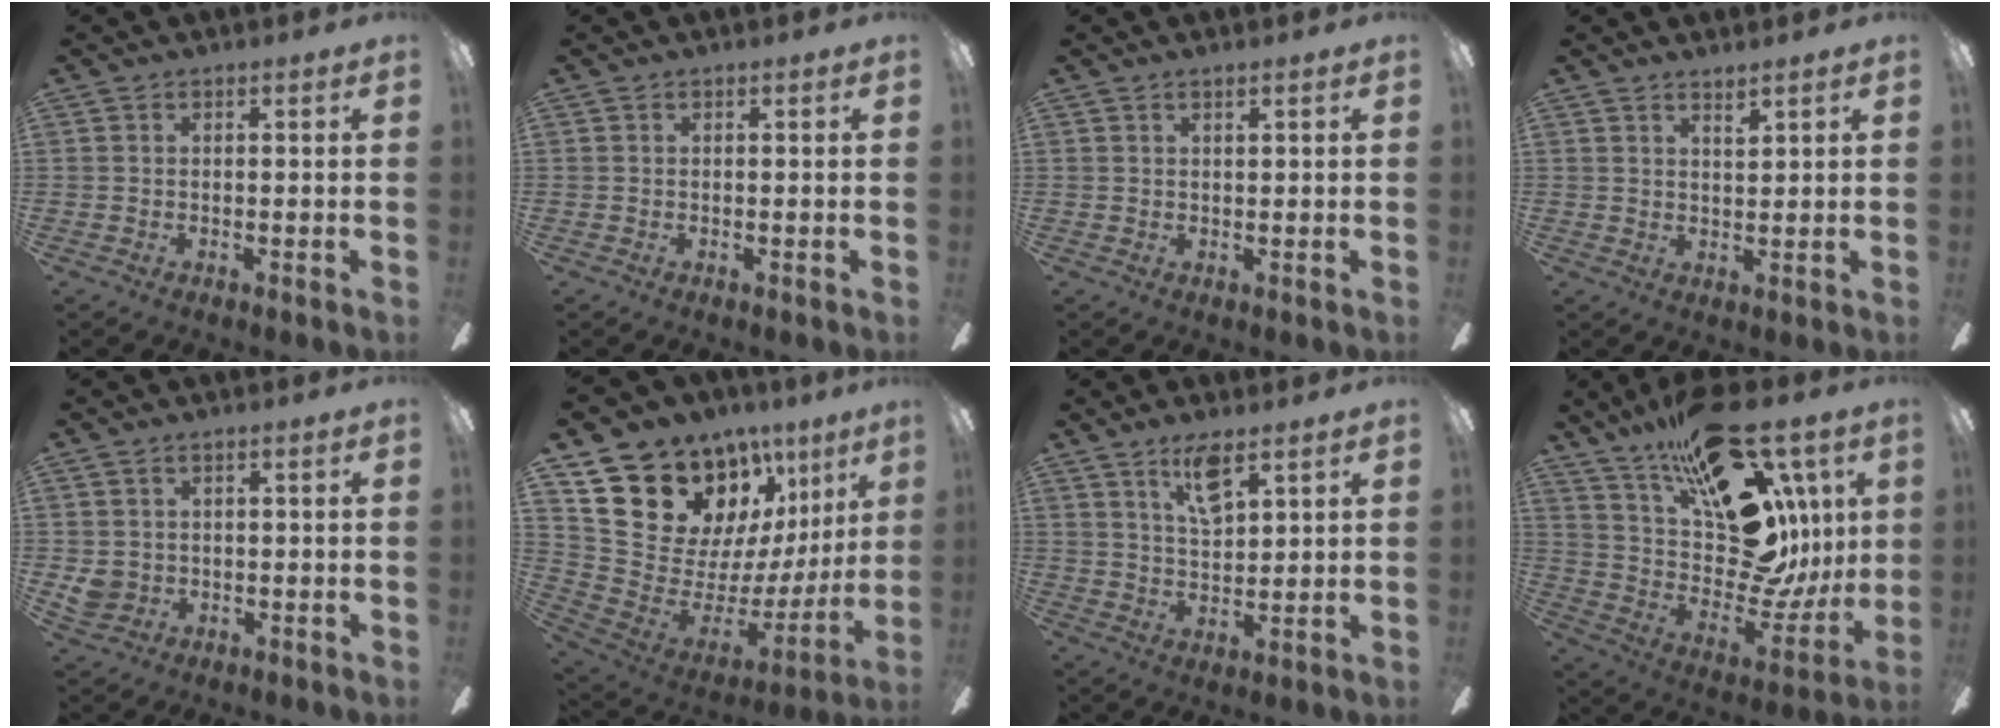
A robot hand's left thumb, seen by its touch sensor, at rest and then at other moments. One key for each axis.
{"total": 0.0}
{"total": 0.9, "fx": 0.8, "fy": 0.1, "fz": 0.4, "tx": -0.009, "ty": 0.000, "tz": 0.013}
{"total": 2.5, "fx": 2.3, "fy": 0.1, "fz": 1.0, "tx": -0.015, "ty": -0.013, "tz": 0.040}
{"total": 3.5, "fx": 0.5, "fy": 3.1, "fz": 1.4, "tx": -0.020, "ty": 0.004, "tz": 0.011}
{"total": 20.1, "fx": 14.2, "fy": 12.0, "fz": 7.8, "tx": -0.128, "ty": -0.102, "tz": 0.284}
{"total": 7.5, "fx": 5.2, "fy": 2.4, "fz": 4.9, "tx": -0.084, "ty": -0.020, "tz": 0.088}
{"total": 28.7, "fx": 14.0, "fy": 14.3, "fz": 20.5, "tx": -0.317, "ty": -0.103, "tz": 0.264}